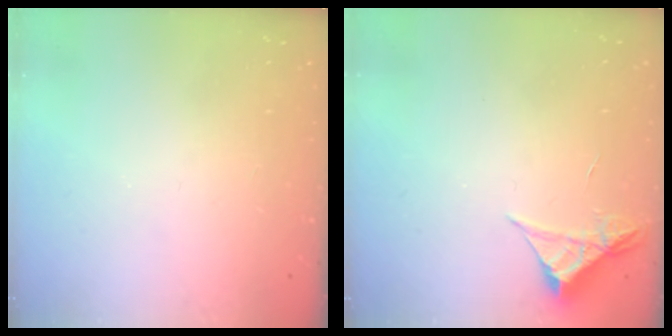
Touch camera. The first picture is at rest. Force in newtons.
{"total": 4.2, "press": 4.2, "slide": 0.4}